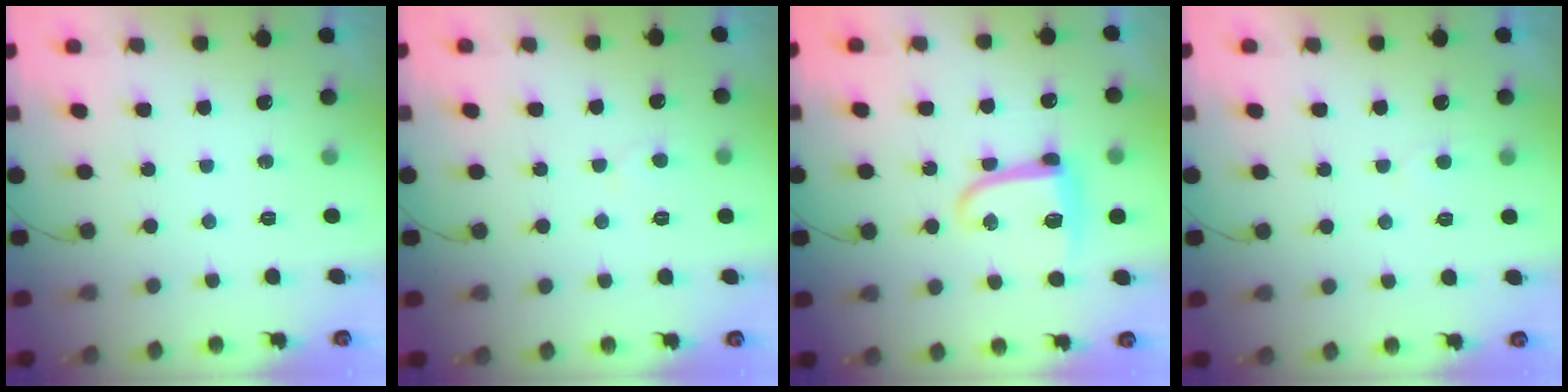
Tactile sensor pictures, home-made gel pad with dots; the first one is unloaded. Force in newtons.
{"total": 3.0, "press": 3.0, "slide": 0.3}
{"total": 11.0, "press": 11.0, "slide": 0.9}
{"total": 2.8, "press": 2.8, "slide": 0.3}